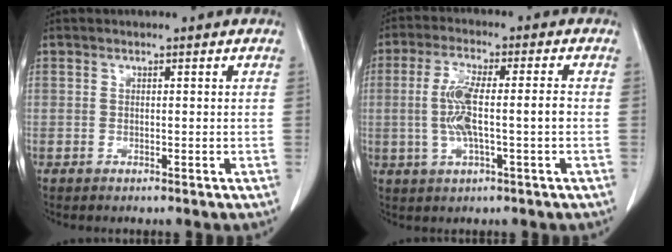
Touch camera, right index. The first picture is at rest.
{"total": 8.2, "force": [-0.6, 1.3, 8.0], "torque": [-0.160, 0.011, -0.009]}